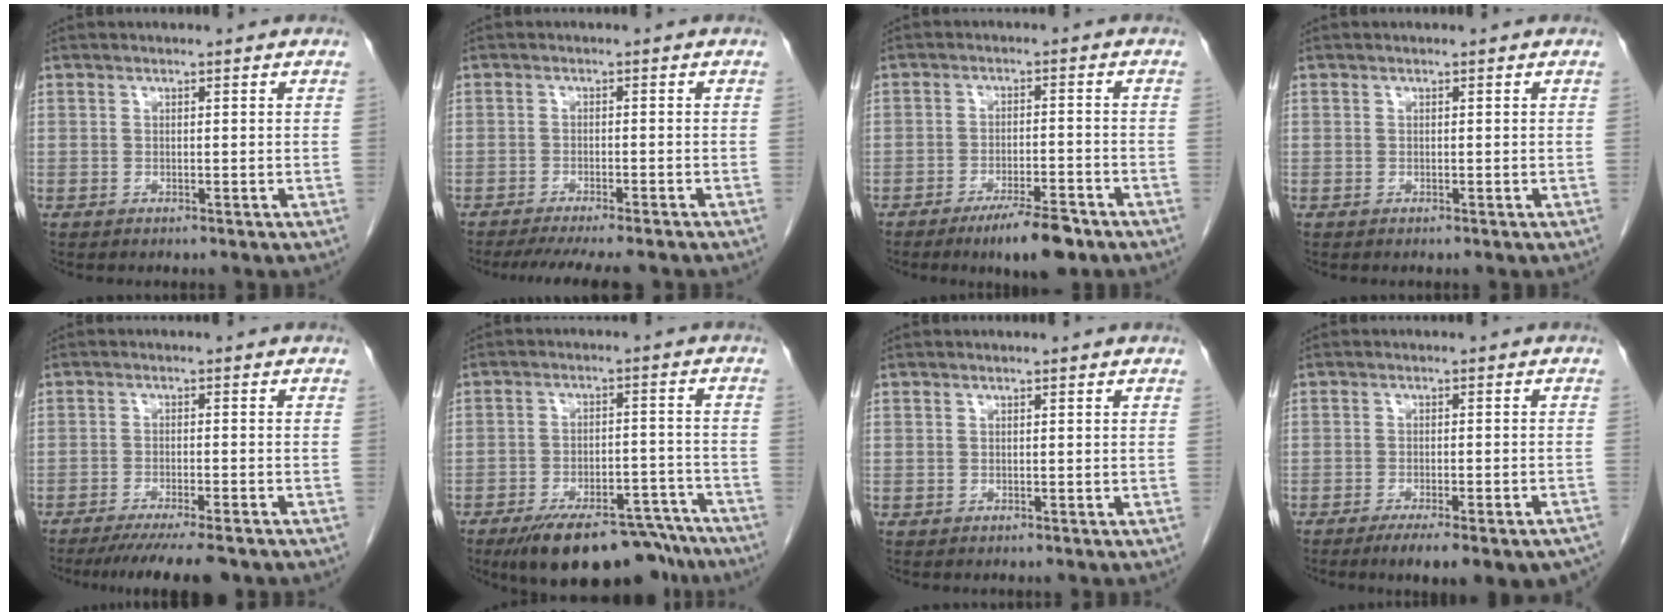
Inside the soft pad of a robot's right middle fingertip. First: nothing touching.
{"total": 10.7, "force": [-9.3, 1.1, 5.1], "torque": [-0.065, -0.015, -0.126]}
{"total": 7.2, "force": [-5.1, 1.4, 5.0], "torque": [-0.079, -0.007, -0.077]}
{"total": 0.0}
{"total": 10.2, "force": [-8.5, 0.7, 5.6], "torque": [-0.072, -0.020, -0.127]}
{"total": 17.1, "force": [-14.2, 5.2, 7.9], "torque": [-0.082, 0.014, -0.202]}
{"total": 0.0}
{"total": 14.3, "force": [-11.4, 2.8, 8.0], "torque": [-0.069, 0.002, -0.144]}